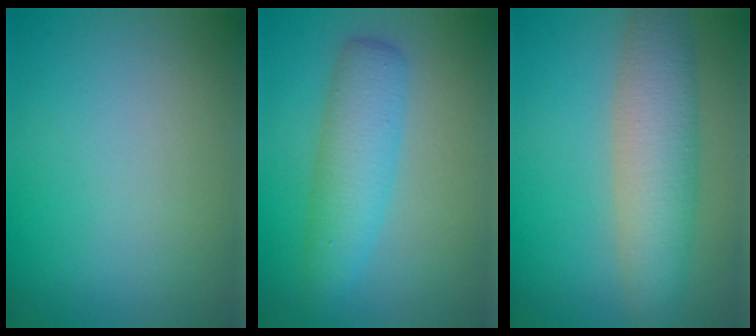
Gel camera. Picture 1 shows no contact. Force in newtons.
{"total": 4.1, "press": 4.1, "slide": 0.2}
{"total": 5.8, "press": 5.8, "slide": 0.2}